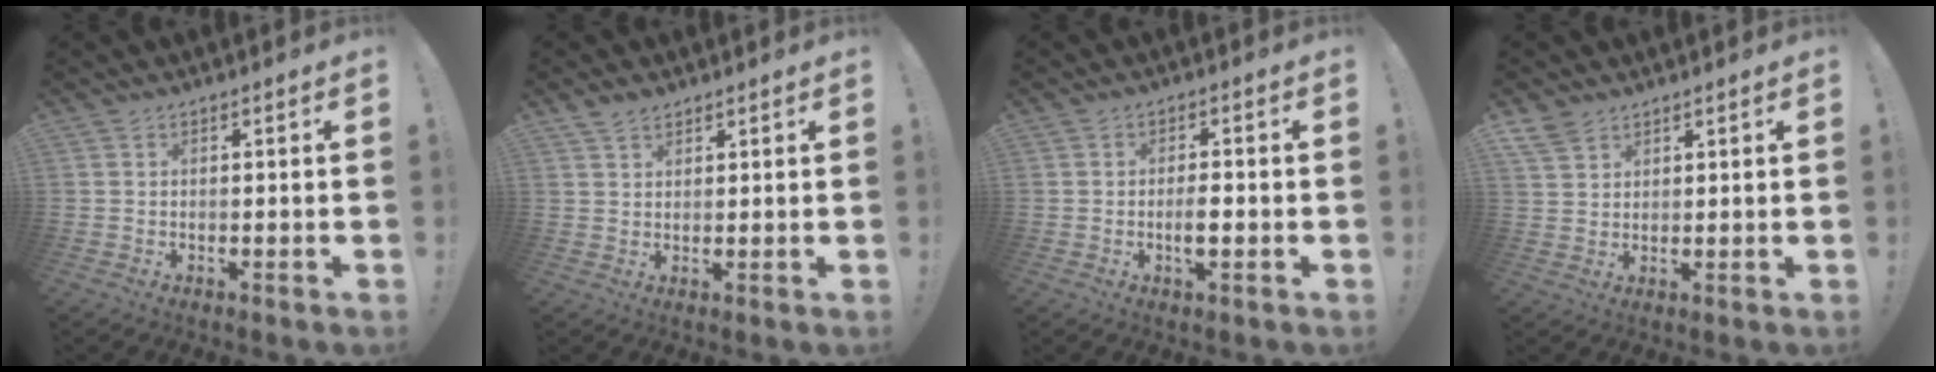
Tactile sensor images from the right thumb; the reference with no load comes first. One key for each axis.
{"total": 3.1, "fx": 2.4, "fy": 1.7, "fz": 1.1, "tx": -0.016, "ty": -0.012, "tz": 0.044}
{"total": 3.3, "fx": -1.0, "fy": 1.8, "fz": 2.7, "tx": -0.029, "ty": 0.001, "tz": -0.018}
{"total": 5.1, "fx": 3.9, "fy": 2.8, "fz": 1.7, "tx": -0.035, "ty": -0.017, "tz": 0.077}